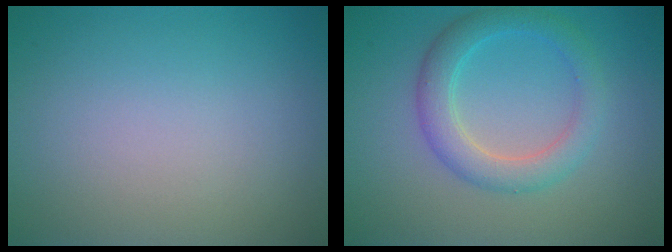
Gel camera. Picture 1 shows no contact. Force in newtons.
{"total": 3.7, "press": 3.7, "slide": 0.0}